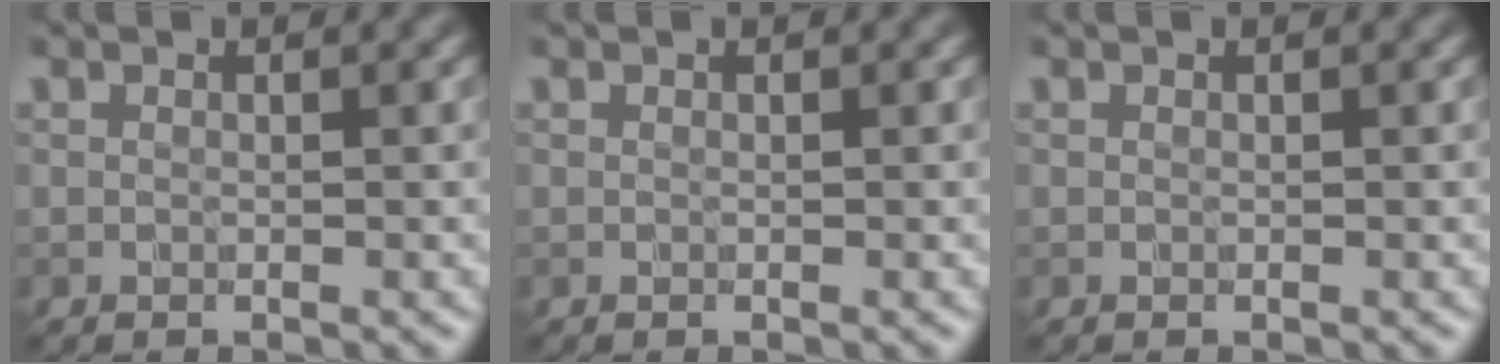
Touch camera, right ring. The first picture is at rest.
{"total": 0.0}
{"total": 0.0}